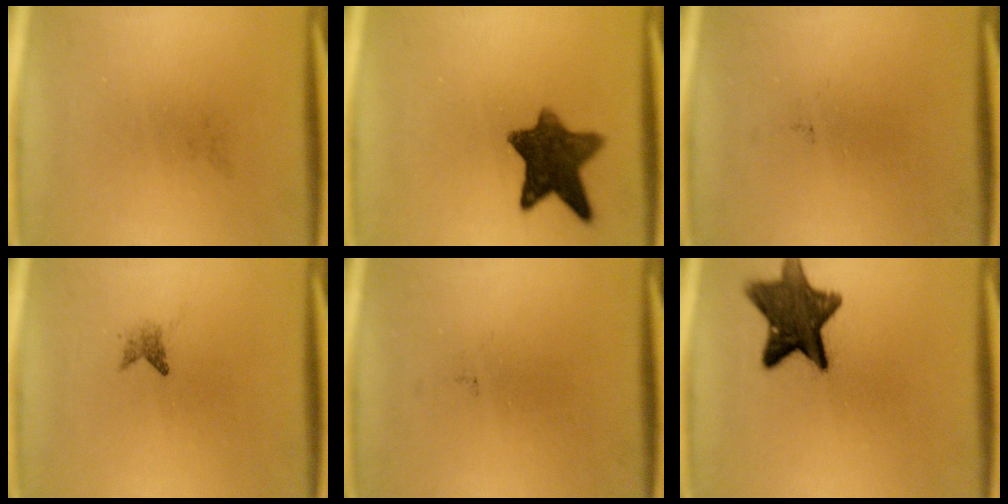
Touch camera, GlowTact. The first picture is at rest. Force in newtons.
{"total": 9.8}
{"total": 0.0}
{"total": 1.2}
{"total": 0.0}
{"total": 11.8}